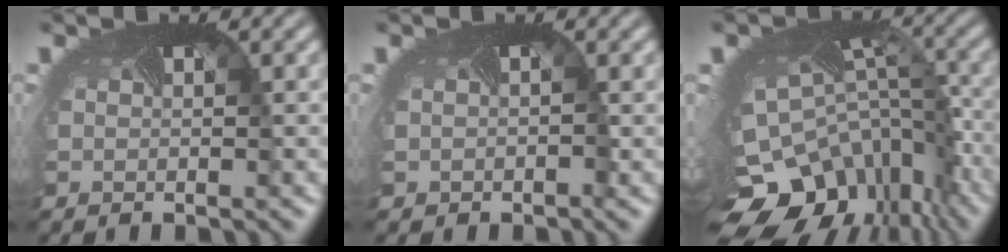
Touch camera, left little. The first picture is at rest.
{"total": 0.9, "force": [0.0, 0.7, -0.6], "torque": [0.015, 0.000, -0.002]}
{"total": 14.0, "force": [-7.7, 9.1, 7.3], "torque": [-0.159, -0.038, -0.089]}